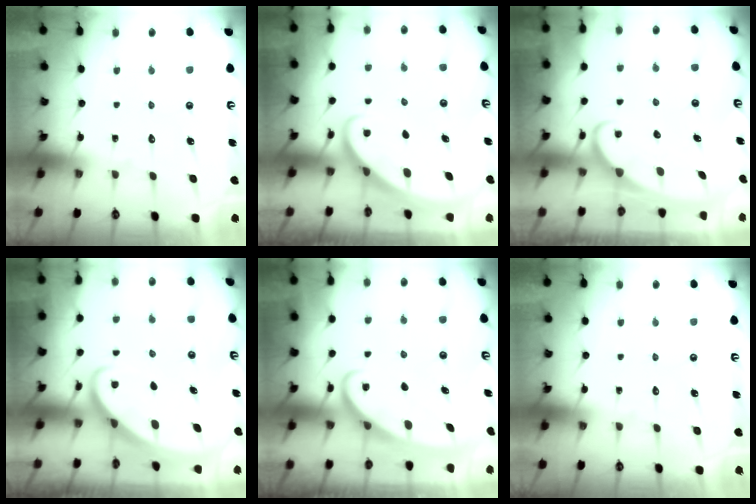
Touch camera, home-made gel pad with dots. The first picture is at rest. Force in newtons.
{"total": 2.7, "press": 2.6, "slide": 0.2}
{"total": 2.4, "press": 2.3, "slide": 0.3}
{"total": 2.6, "press": 2.6, "slide": 0.3}
{"total": 2.7, "press": 2.7, "slide": 0.4}
{"total": 0.0}